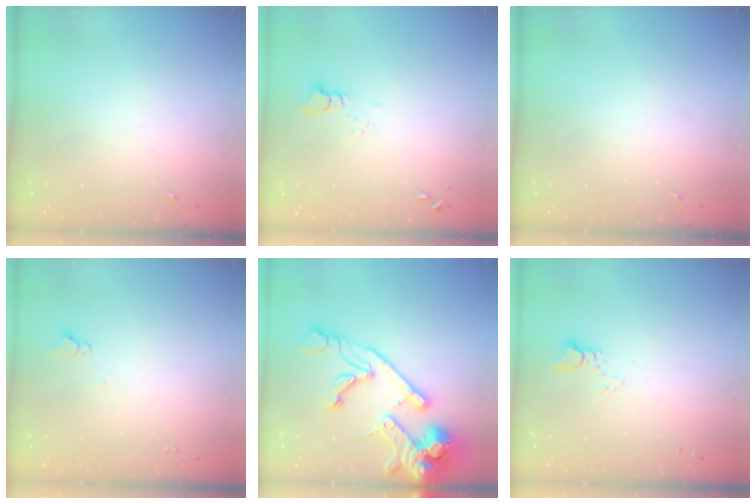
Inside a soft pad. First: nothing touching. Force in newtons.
{"total": 3.3, "press": 3.3, "slide": 0.1}
{"total": 0.0}
{"total": 3.1, "press": 3.0, "slide": 0.3}
{"total": 23.6, "press": 23.4, "slide": 3.5}
{"total": 3.6, "press": 3.6, "slide": 0.2}